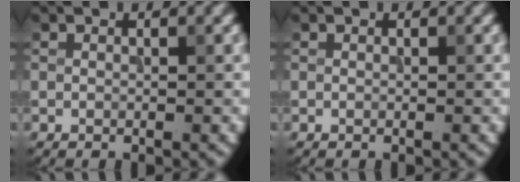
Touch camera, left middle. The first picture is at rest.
{"total": 0.0}